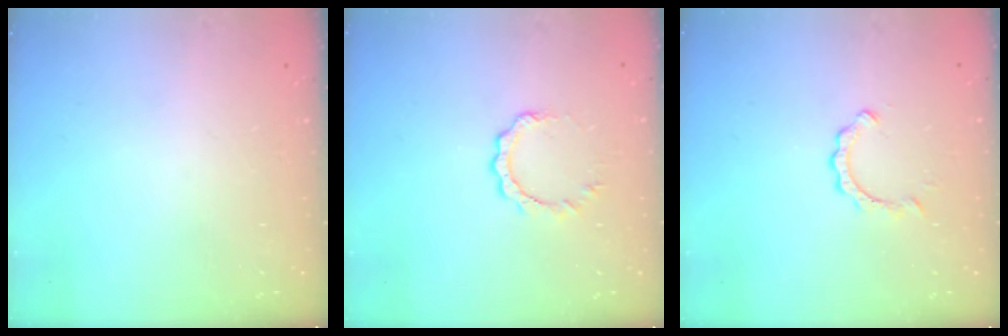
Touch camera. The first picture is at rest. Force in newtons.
{"total": 4.0, "press": 4.0, "slide": 0.5}
{"total": 2.3, "press": 2.3, "slide": 0.3}